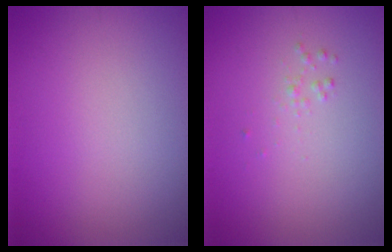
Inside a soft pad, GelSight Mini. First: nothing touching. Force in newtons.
{"total": 0.5, "press": 0.5, "slide": 0.0}